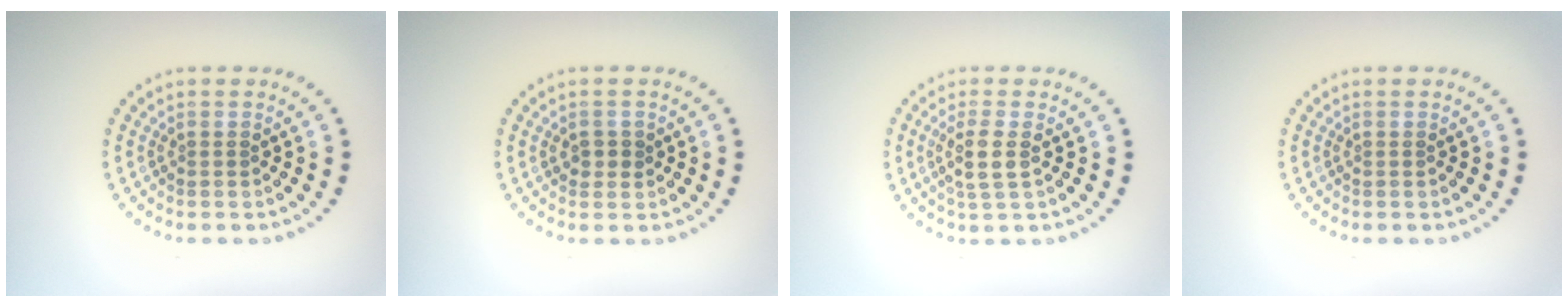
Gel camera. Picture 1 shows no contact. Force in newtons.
{"total": 1.3, "press": 1.2, "slide": 0.5}
{"total": 2.5, "press": 2.1, "slide": 1.2}
{"total": 0.0}